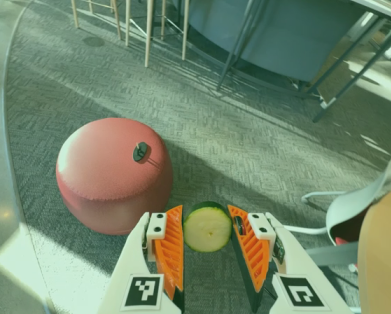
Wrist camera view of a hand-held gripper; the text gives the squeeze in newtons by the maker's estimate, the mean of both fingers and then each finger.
{"total": 10.2, "left": 10.3, "right": 10.1}